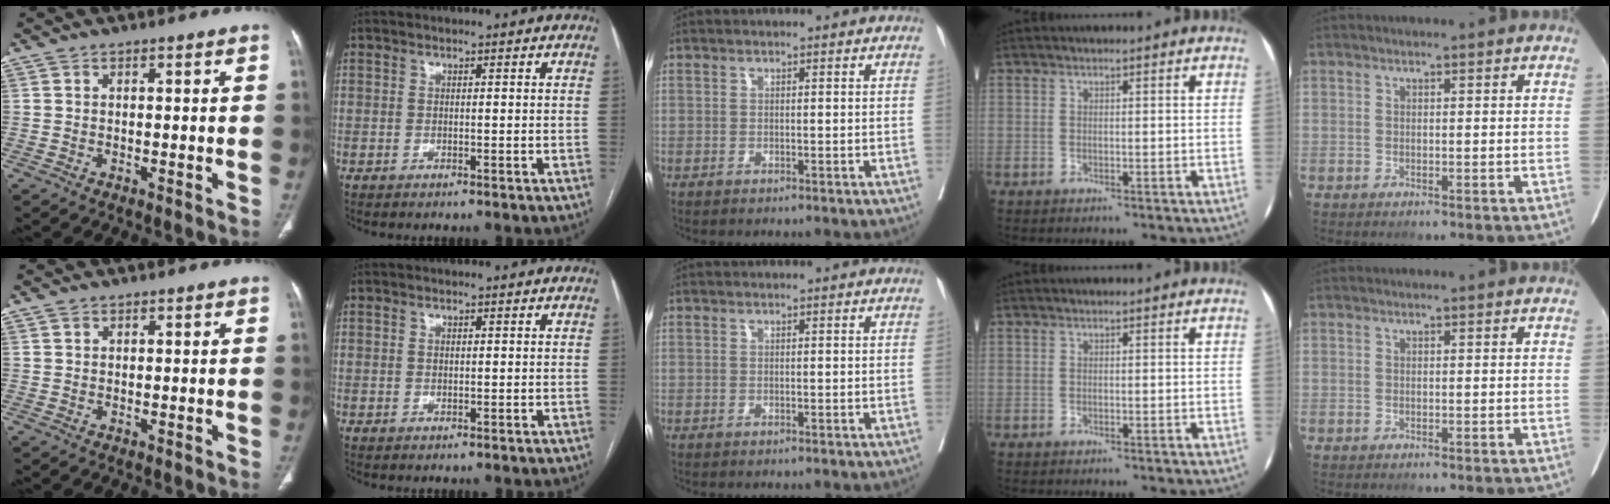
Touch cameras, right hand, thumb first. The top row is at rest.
{"thumb": {"total": 0.7, "force": [0.5, 0.5, 0.2], "torque": [0.000, -0.002, 0.008]}, "index": {"total": 0.6, "force": [0.2, 0.4, 0.5], "torque": [-0.012, 0.000, 0.004]}}